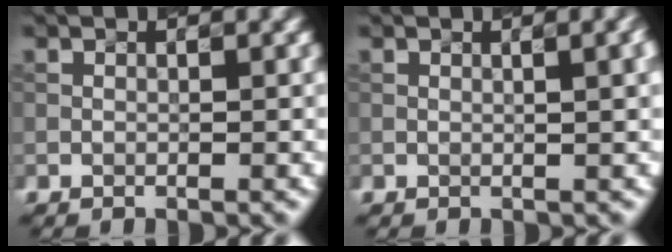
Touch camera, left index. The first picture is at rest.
{"total": 3.8, "force": [1.0, 1.5, 3.4], "torque": [-0.024, 0.016, 0.003]}